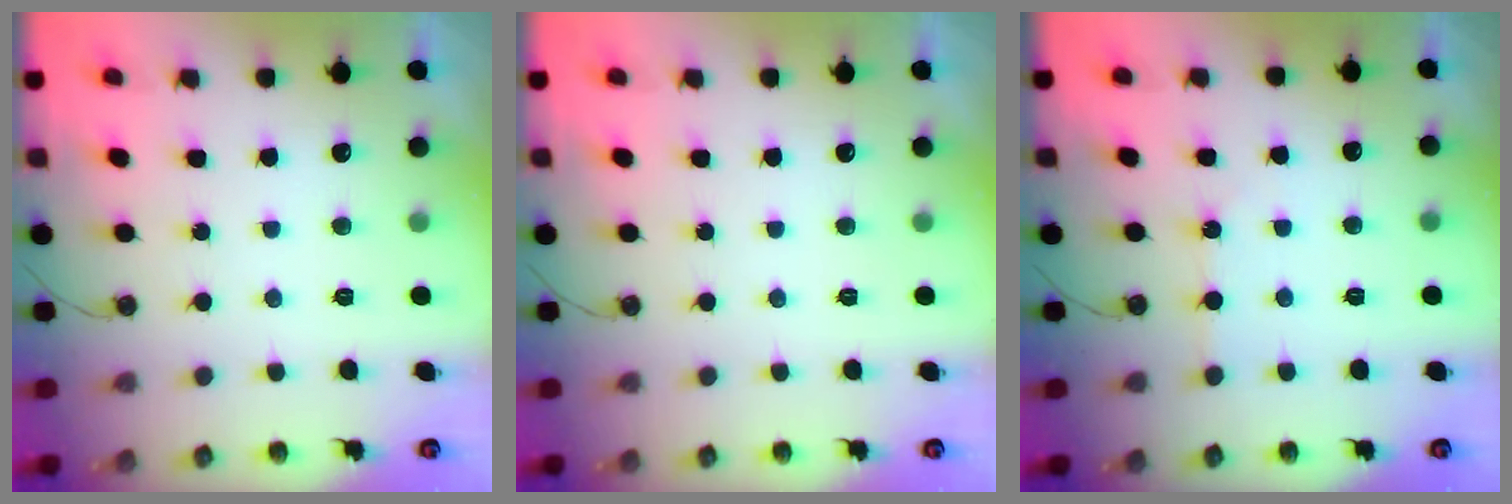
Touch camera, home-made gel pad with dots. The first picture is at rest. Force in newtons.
{"total": 0.0}
{"total": 1.5, "press": 1.5, "slide": 0.3}